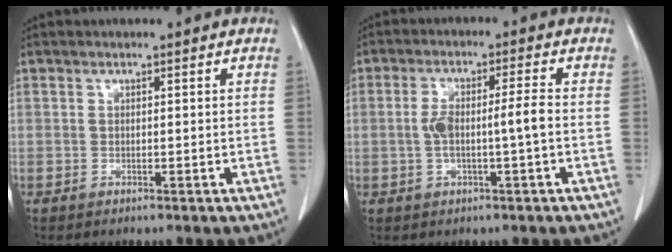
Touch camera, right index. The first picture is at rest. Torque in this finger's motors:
{"motor_torque": [0.33, 0.11, 0.30, 0.10]}